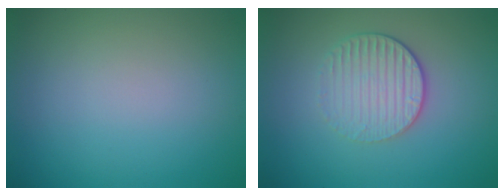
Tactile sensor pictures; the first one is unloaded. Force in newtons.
{"total": 3.3, "press": 2.7, "slide": 1.9}